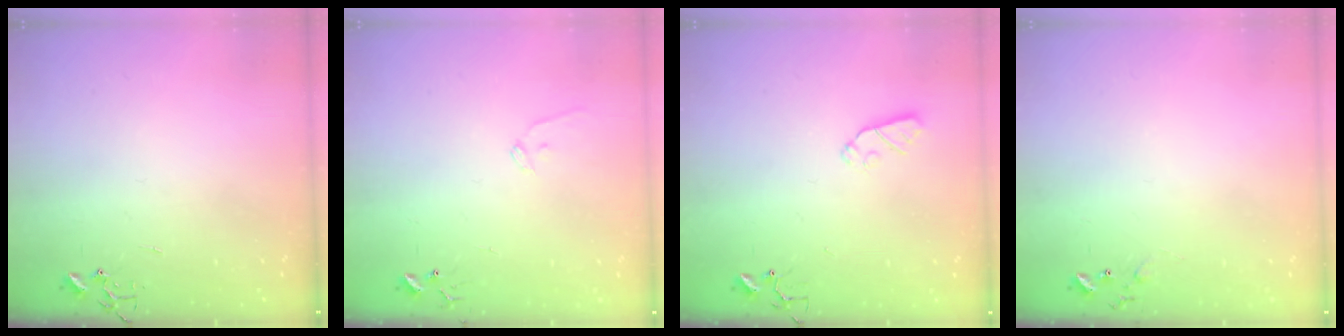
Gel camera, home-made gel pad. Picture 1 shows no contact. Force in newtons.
{"total": 6.6, "press": 6.6, "slide": 0.6}
{"total": 6.2, "press": 6.2, "slide": 0.3}
{"total": 5.1, "press": 5.0, "slide": 0.8}